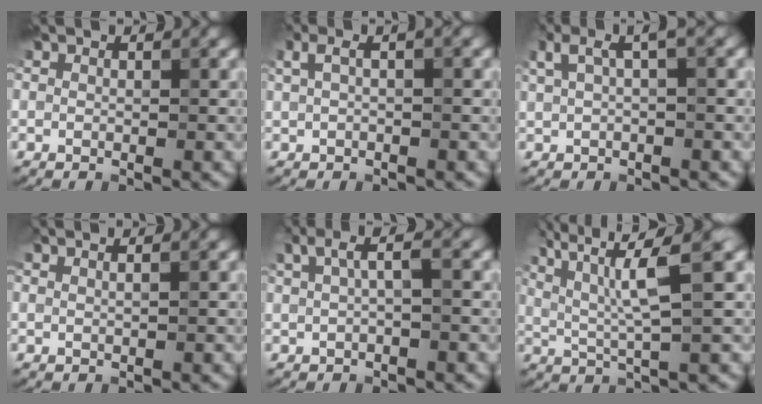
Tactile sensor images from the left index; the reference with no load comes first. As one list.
[{"total": 2.6, "force": [1.1, 0.7, 2.2], "torque": [-0.040, 0.010, 0.016]}, {"total": 3.3, "force": [1.6, 0.7, 2.8], "torque": [-0.051, 0.013, 0.030]}, {"total": 2.6, "force": [1.7, 1.2, 1.6], "torque": [0.000, 0.012, -0.005]}, {"total": 3.1, "force": [1.1, 0.8, 2.8], "torque": [-0.043, 0.007, 0.017]}, {"total": 7.1, "force": [2.5, 1.3, 6.5], "torque": [-0.126, 0.012, 0.046]}]